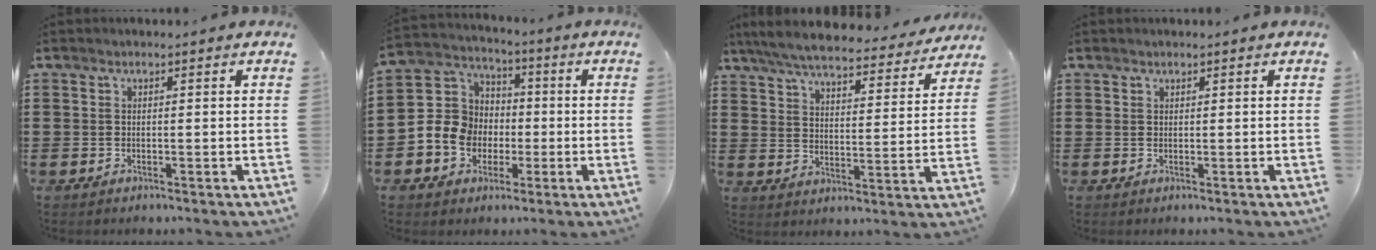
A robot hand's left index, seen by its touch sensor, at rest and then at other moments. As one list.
[{"total": 8.3, "force": [-2.0, 7.6, 2.8], "torque": [-0.091, 0.022, -0.039]}, {"total": 6.7, "force": [6.3, 0.4, 2.2], "torque": [-0.071, -0.039, 0.109]}, {"total": 0.6, "force": [0.6, 0.3, 0.0], "torque": [-0.002, 0.000, 0.012]}]